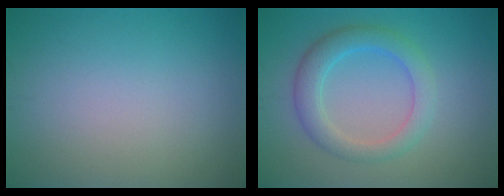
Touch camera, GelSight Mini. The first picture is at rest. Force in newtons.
{"total": 3.9, "press": 3.9, "slide": 0.1}